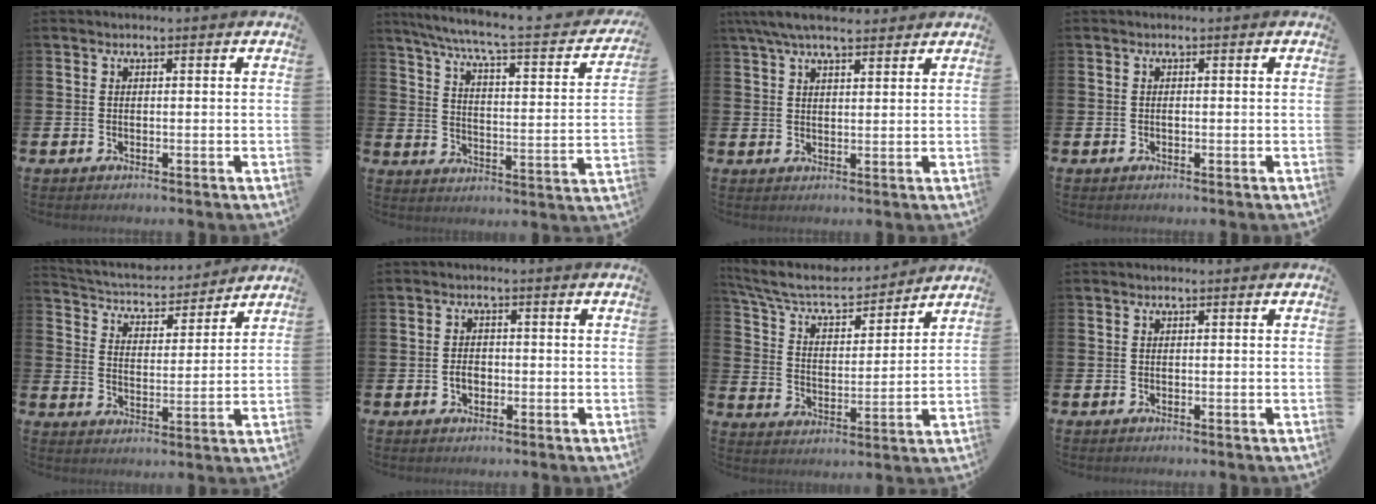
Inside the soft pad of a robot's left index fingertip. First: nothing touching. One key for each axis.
{"total": 6.6, "fx": 5.5, "fy": 0.7, "fz": 3.7, "tx": -0.090, "ty": -0.045, "tz": 0.083}
{"total": 5.8, "fx": 5.0, "fy": 1.5, "fz": 2.5, "tx": -0.062, "ty": -0.009, "tz": 0.093}
{"total": 0.0}
{"total": 5.1, "fx": 4.9, "fy": 1.4, "fz": 0.6, "tx": -0.045, "ty": -0.039, "tz": 0.081}
{"total": 2.1, "fx": -0.5, "fy": 1.5, "fz": 1.3, "tx": -0.018, "ty": 0.003, "tz": -0.014}
{"total": 8.1, "fx": 7.3, "fy": 2.0, "fz": 2.8, "tx": -0.096, "ty": -0.049, "tz": 0.127}
{"total": 0.0}